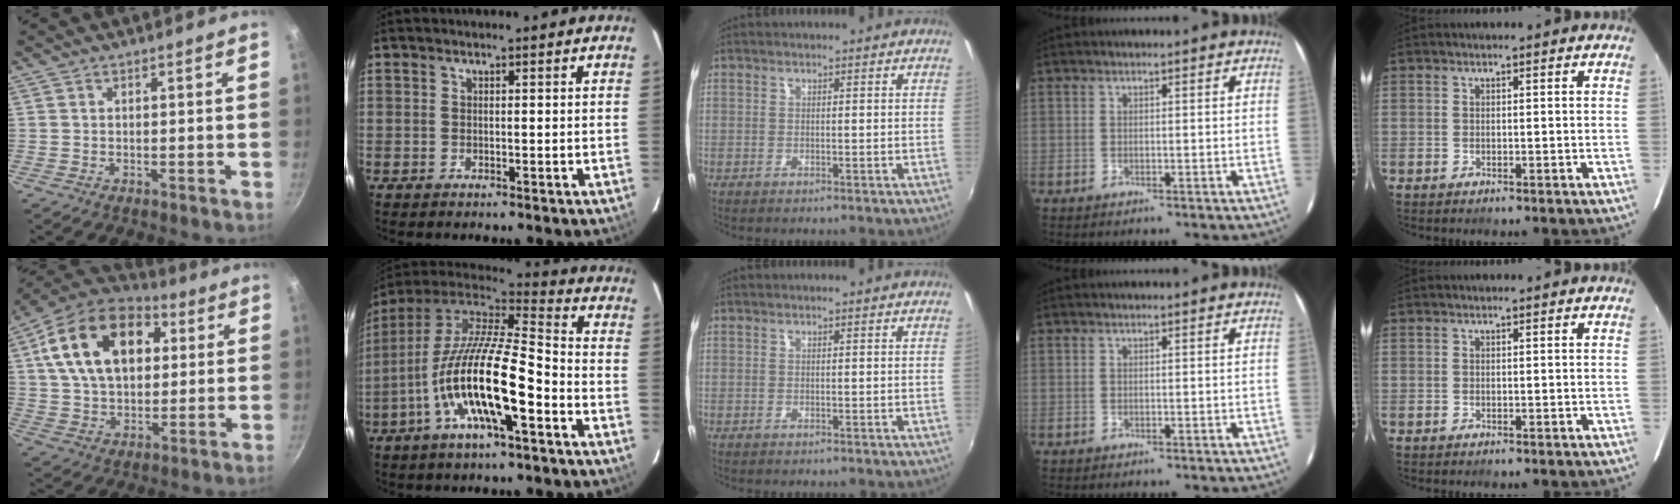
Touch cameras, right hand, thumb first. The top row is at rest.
{"thumb": {"total": 22.4, "force": [6.3, 14.5, 15.8], "torque": [-0.252, 0.012, 0.096]}, "index": {"total": 19.2, "force": [-7.4, 4.3, 17.2], "torque": [-0.312, -0.026, -0.145]}}